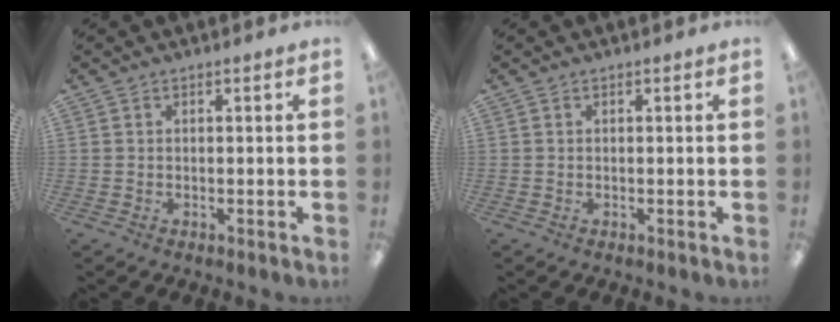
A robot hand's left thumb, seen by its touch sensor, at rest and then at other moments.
{"total": 0.0}